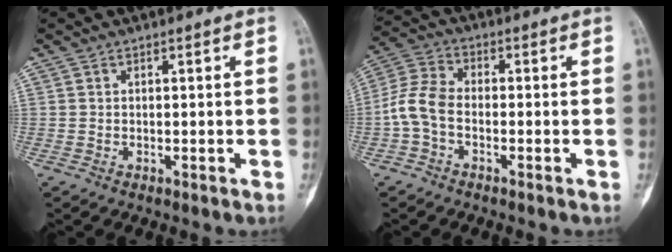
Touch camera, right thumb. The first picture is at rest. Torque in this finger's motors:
{"motor_torque": [0.03, 0.03, 0.15, -0.15, 0.07]}